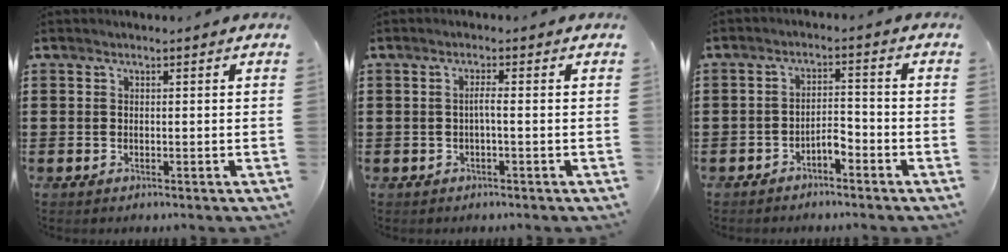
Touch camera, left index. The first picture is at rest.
{"total": 1.5, "force": [-0.3, 0.0, 1.4], "torque": [-0.027, 0.000, -0.007]}
{"total": 3.1, "force": [-2.2, 0.9, 1.9], "torque": [-0.038, 0.008, -0.045]}